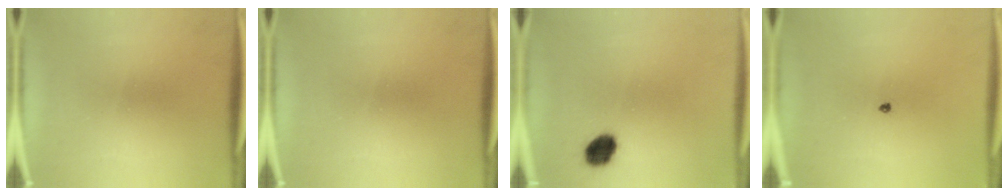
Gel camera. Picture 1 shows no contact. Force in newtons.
{"total": 0.0}
{"total": 5.9}
{"total": 0.6}